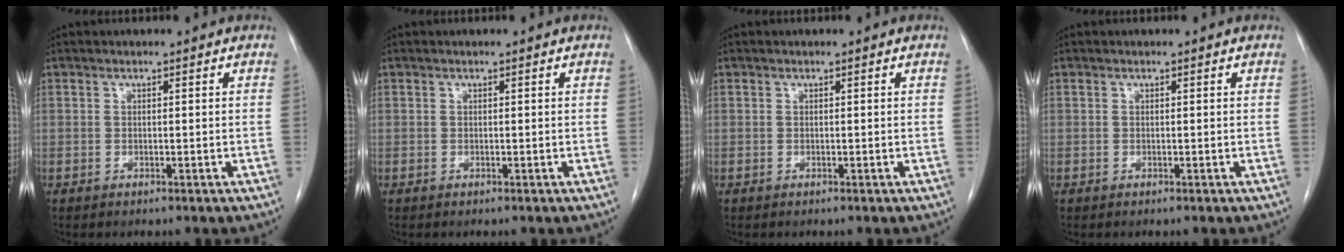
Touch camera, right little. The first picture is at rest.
{"total": 0.0}
{"total": 0.0}
{"total": 0.0}